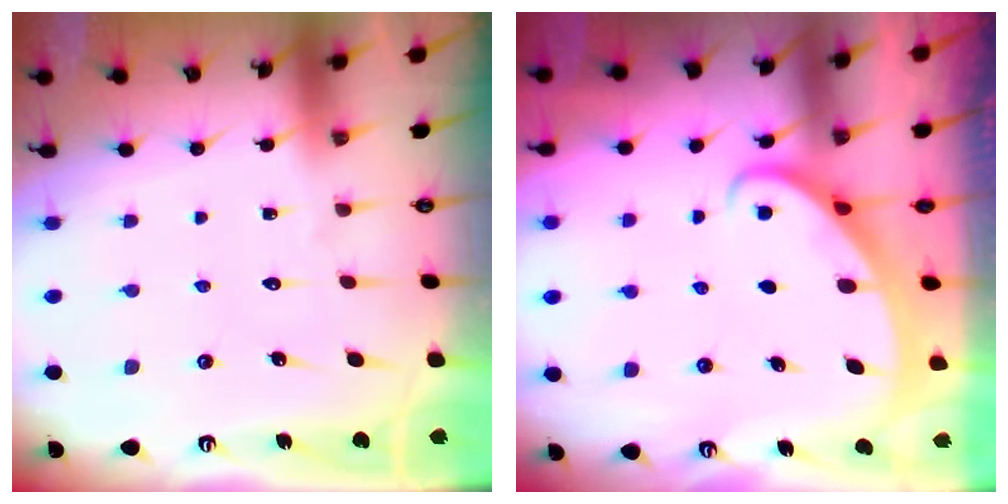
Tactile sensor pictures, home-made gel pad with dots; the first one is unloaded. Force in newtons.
{"total": 2.3, "press": 2.3, "slide": 0.2}